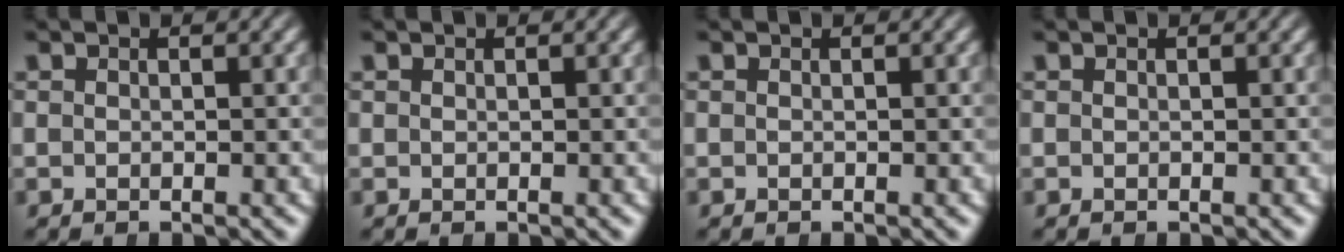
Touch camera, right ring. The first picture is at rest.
{"total": 0.0}
{"total": 0.0}
{"total": 0.0}